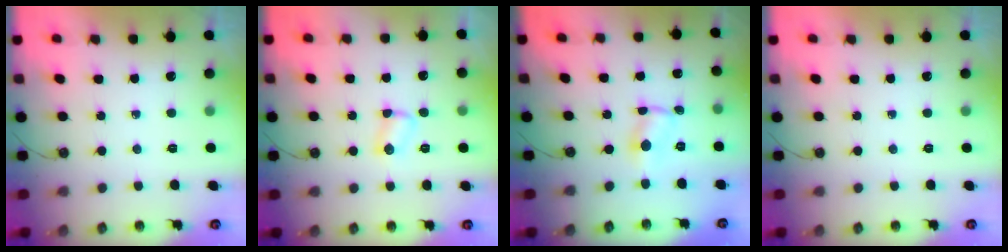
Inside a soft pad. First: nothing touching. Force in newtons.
{"total": 2.9, "press": 2.9, "slide": 0.5}
{"total": 1.5, "press": 1.5, "slide": 0.1}
{"total": 0.0}